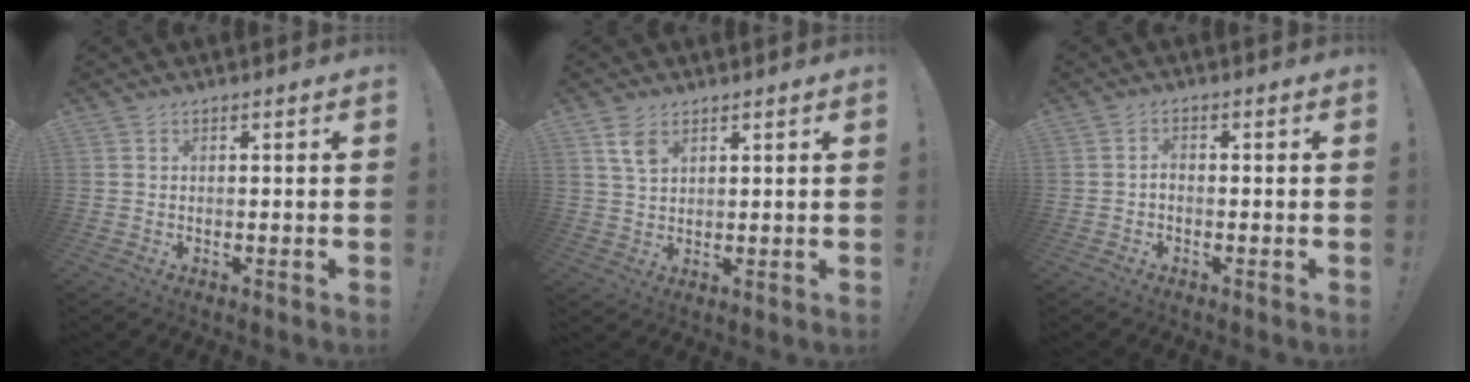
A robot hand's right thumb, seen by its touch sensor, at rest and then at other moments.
{"total": 4.8, "force": [2.7, 2.6, 3.1], "torque": [-0.052, -0.011, 0.050]}
{"total": 1.4, "force": [-1.0, 0.6, 0.9], "torque": [-0.022, 0.005, -0.016]}